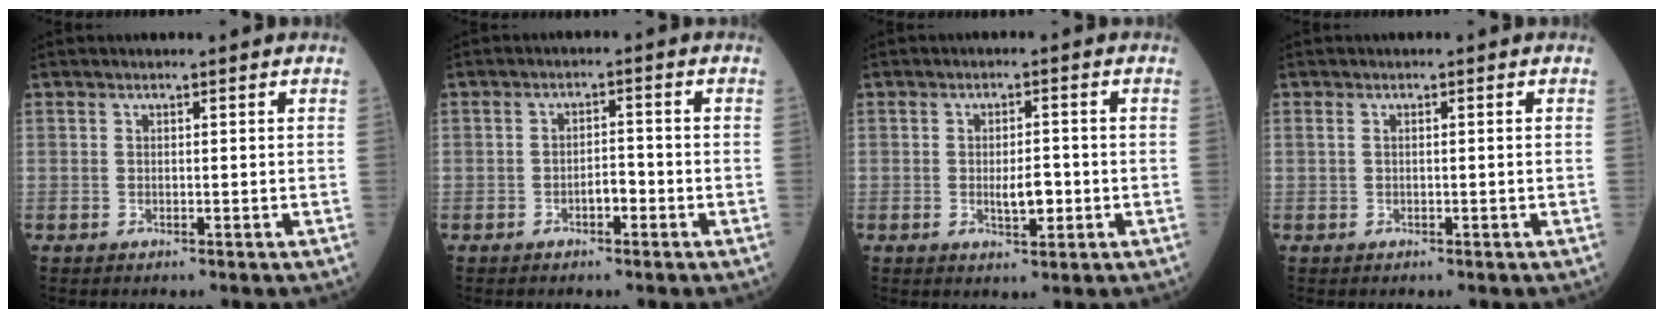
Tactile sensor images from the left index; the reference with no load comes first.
{"total": 2.4, "force": [-1.4, 0.8, 1.7], "torque": [-0.021, 0.002, -0.027]}
{"total": 3.6, "force": [-0.9, 1.2, 3.2], "torque": [-0.054, -0.003, -0.013]}
{"total": 0.6, "force": [-0.1, 0.1, 0.6], "torque": [-0.018, 0.005, 0.000]}